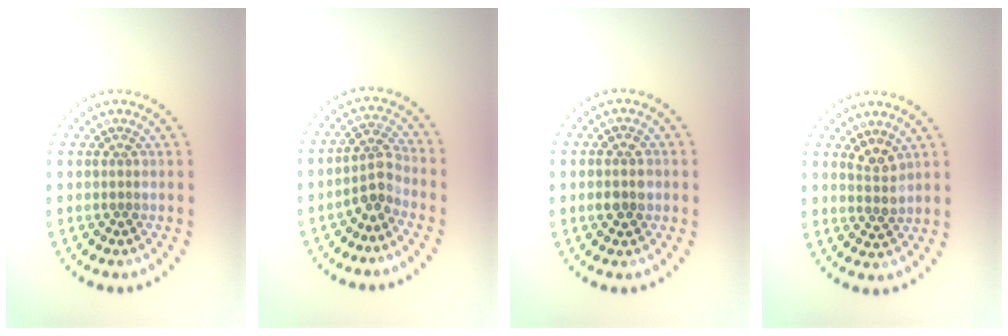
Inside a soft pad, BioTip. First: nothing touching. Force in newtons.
{"total": 2.5, "press": 1.9, "slide": 1.7}
{"total": 2.0, "press": 2.0, "slide": 0.3}
{"total": 1.6, "press": 1.4, "slide": 0.9}